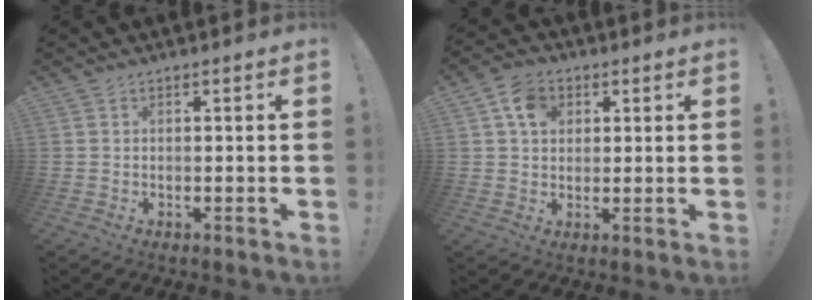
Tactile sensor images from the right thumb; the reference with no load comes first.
{"total": 7.7, "force": [2.9, 6.1, 3.7], "torque": [-0.063, 0.002, 0.056]}